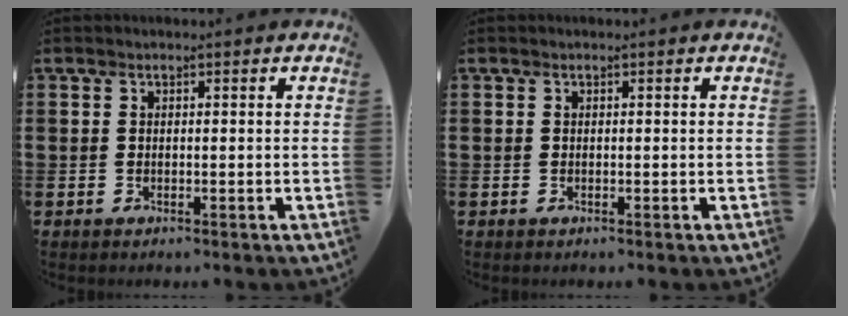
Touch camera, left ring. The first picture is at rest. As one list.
[{"total": 0.0}]